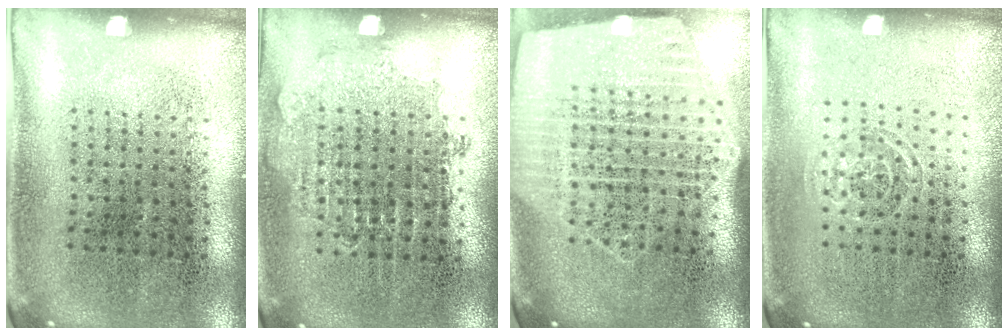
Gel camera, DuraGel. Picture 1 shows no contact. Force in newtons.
{"total": 0.8, "press": 0.8, "slide": 0.3}
{"total": 2.6, "press": 2.2, "slide": 1.4}
{"total": 0.8, "press": 0.6, "slide": 0.6}